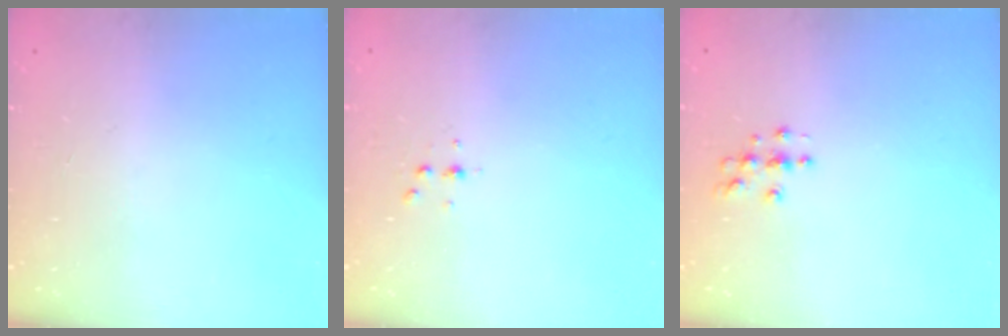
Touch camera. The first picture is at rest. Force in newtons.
{"total": 3.5, "press": 3.5, "slide": 0.5}
{"total": 4.1, "press": 4.1, "slide": 0.5}